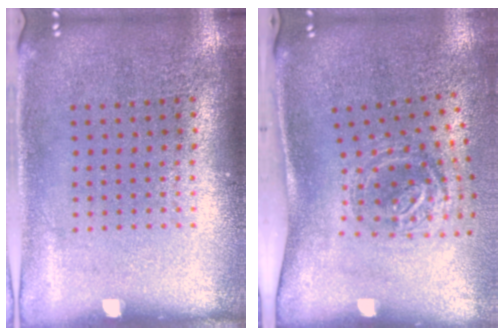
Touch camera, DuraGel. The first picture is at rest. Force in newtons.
{"total": 1.9, "press": 1.2, "slide": 1.5}